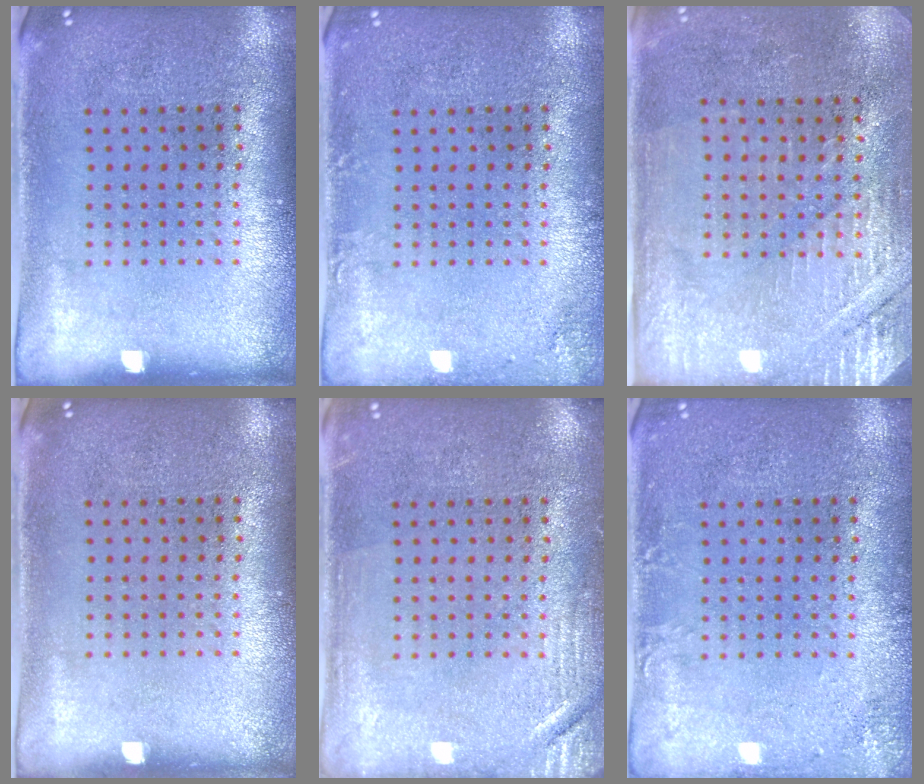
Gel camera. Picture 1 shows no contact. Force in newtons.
{"total": 1.3, "press": 1.3, "slide": 0.0}
{"total": 2.8, "press": 2.7, "slide": 0.8}
{"total": 0.0}
{"total": 2.3, "press": 2.2, "slide": 0.4}
{"total": 1.7, "press": 1.7, "slide": 0.3}